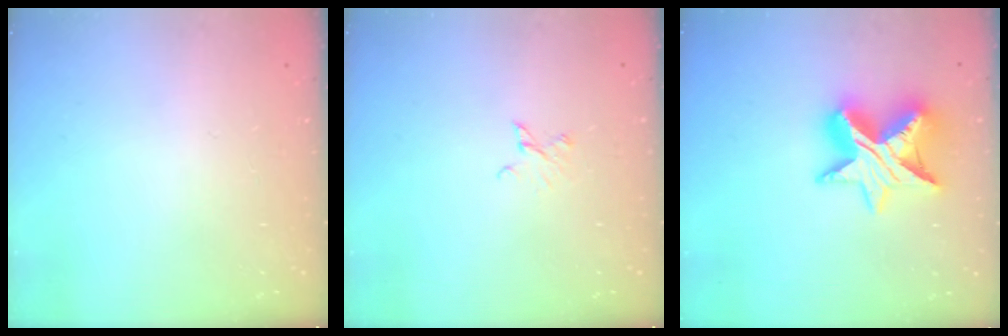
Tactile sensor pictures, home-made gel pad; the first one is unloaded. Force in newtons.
{"total": 2.1, "press": 2.1, "slide": 0.3}
{"total": 14.0, "press": 13.9, "slide": 1.0}